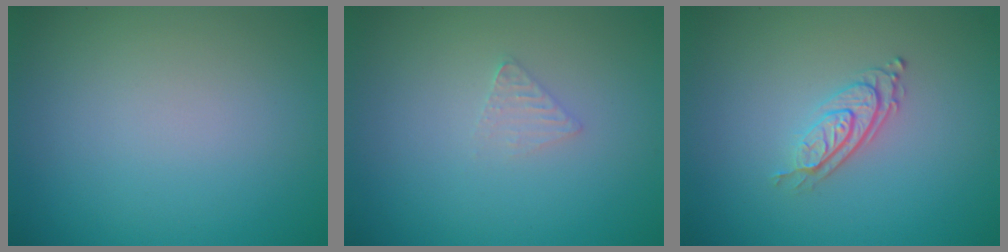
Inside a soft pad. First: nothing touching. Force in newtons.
{"total": 1.0, "press": 1.0, "slide": 0.1}
{"total": 2.7, "press": 2.0, "slide": 1.9}